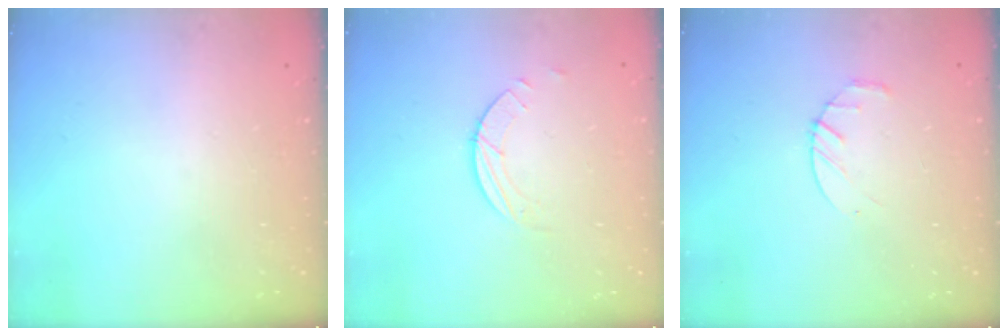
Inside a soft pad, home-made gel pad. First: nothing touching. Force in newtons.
{"total": 1.5, "press": 1.5, "slide": 0.1}
{"total": 3.2, "press": 3.2, "slide": 0.5}